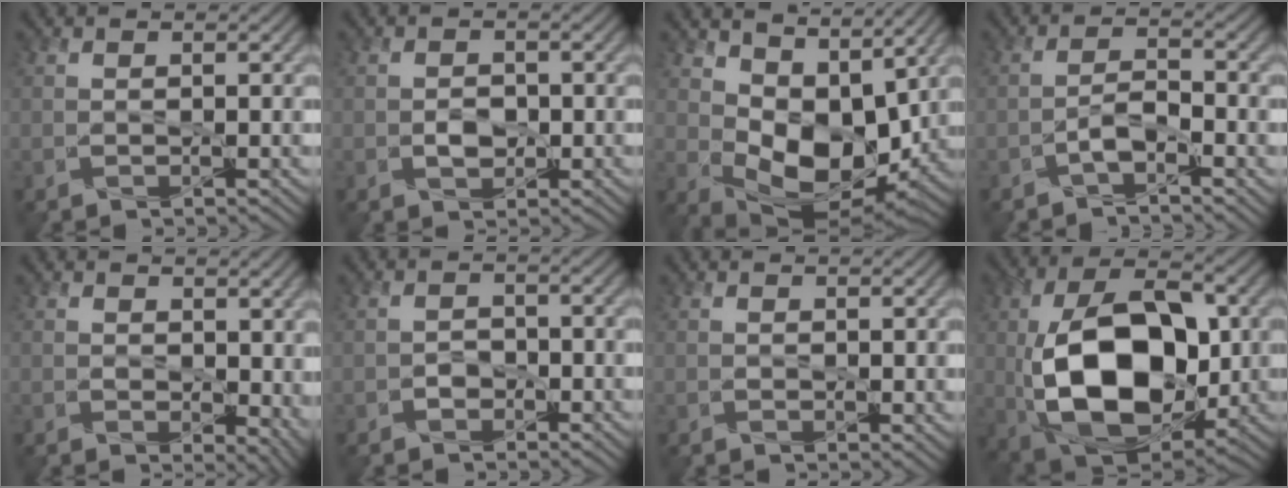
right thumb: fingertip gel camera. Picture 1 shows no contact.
{"total": 1.6, "force": [-0.6, 0.8, 1.2], "torque": [-0.018, -0.003, -0.014]}
{"total": 11.2, "force": [1.5, 6.8, 8.8], "torque": [-0.162, -0.028, 0.043]}
{"total": 2.3, "force": [-1.7, -0.3, 1.5], "torque": [-0.027, 0.009, -0.030]}
{"total": 7.2, "force": [1.4, 4.5, 5.4], "torque": [-0.070, -0.018, 0.033]}
{"total": 0.9, "force": [-0.9, 0.1, 0.3], "torque": [0.005, 0.004, -0.016]}
{"total": 1.8, "force": [0.7, 1.0, 1.3], "torque": [-0.028, -0.008, 0.011]}
{"total": 15.8, "force": [-1.2, 9.0, 13.0], "torque": [-0.247, -0.004, -0.017]}